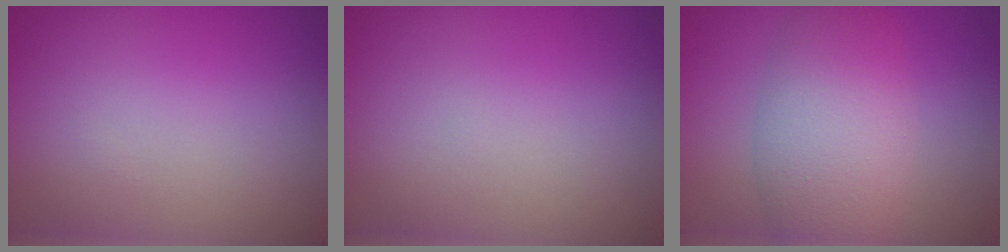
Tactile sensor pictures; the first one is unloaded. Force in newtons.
{"total": 0.0}
{"total": 6.1, "press": 6.1, "slide": 0.2}